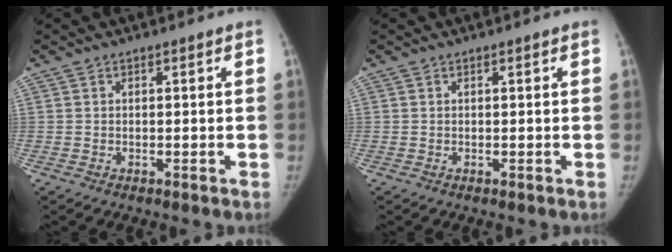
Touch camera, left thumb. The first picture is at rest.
{"total": 0.0}